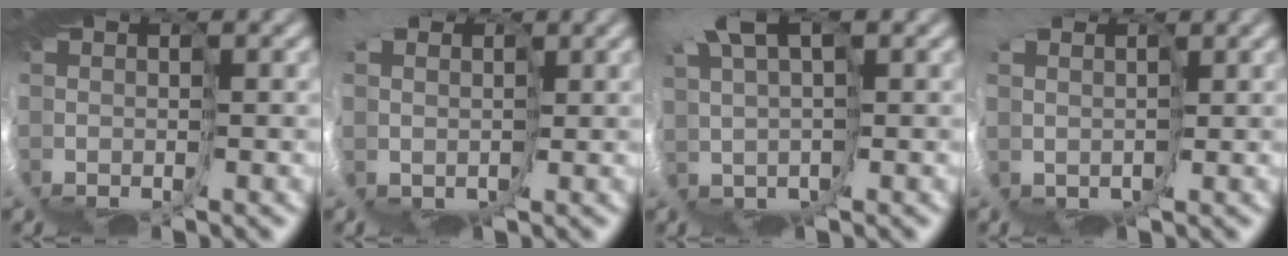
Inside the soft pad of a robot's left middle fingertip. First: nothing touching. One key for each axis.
{"total": 6.2, "fx": 1.8, "fy": 5.2, "fz": 2.9, "tx": -0.060, "ty": -0.016, "tz": 0.009}
{"total": 5.0, "fx": 2.7, "fy": 1.9, "fz": 3.7, "tx": -0.106, "ty": 0.003, "tz": 0.035}
{"total": 5.6, "fx": 1.8, "fy": 4.4, "fz": 3.0, "tx": -0.060, "ty": -0.021, "tz": 0.024}